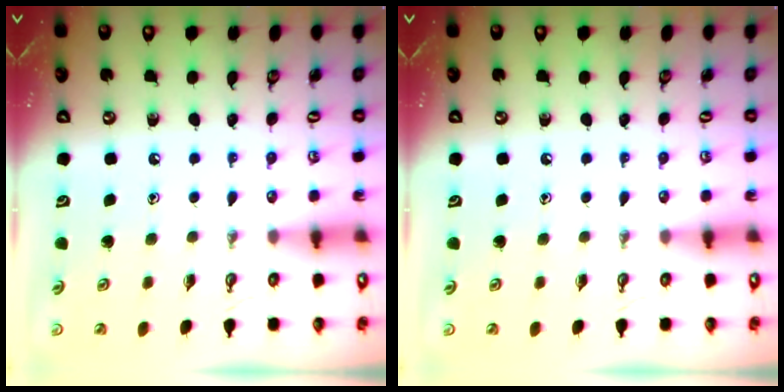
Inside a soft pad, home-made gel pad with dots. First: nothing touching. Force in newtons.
{"total": 0.0}